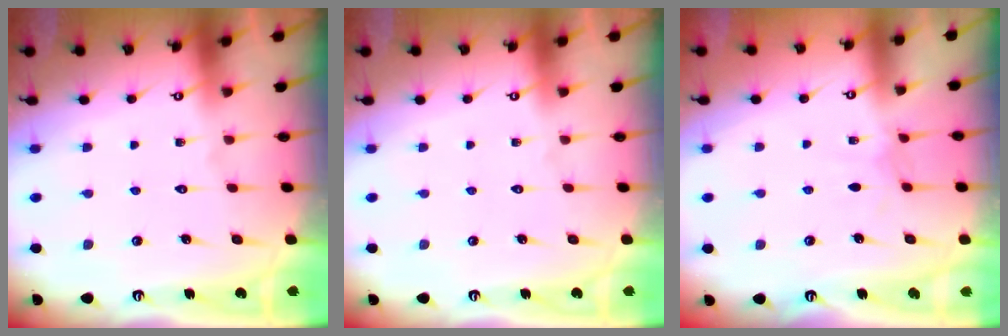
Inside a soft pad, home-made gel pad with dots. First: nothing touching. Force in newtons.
{"total": 0.0}
{"total": 2.9, "press": 2.9, "slide": 0.2}